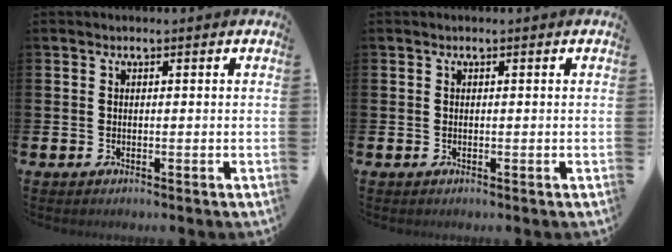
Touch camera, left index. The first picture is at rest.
{"total": 0.0}